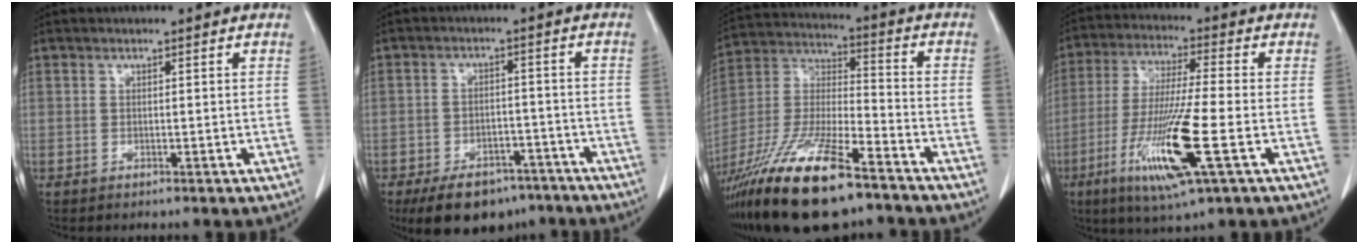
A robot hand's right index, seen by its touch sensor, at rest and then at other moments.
{"total": 11.5, "force": [-8.4, 6.1, 5.0], "torque": [-0.073, 0.005, -0.127]}
{"total": 22.7, "force": [-15.6, 5.0, 15.7], "torque": [-0.347, -0.039, -0.285]}
{"total": 14.4, "force": [-5.0, 0.4, 13.5], "torque": [-0.273, -0.027, -0.093]}